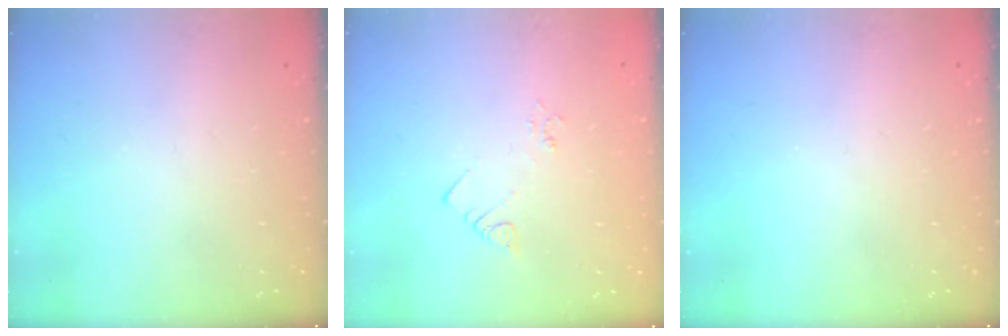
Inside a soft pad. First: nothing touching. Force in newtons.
{"total": 2.4, "press": 2.4, "slide": 0.4}
{"total": 0.0}